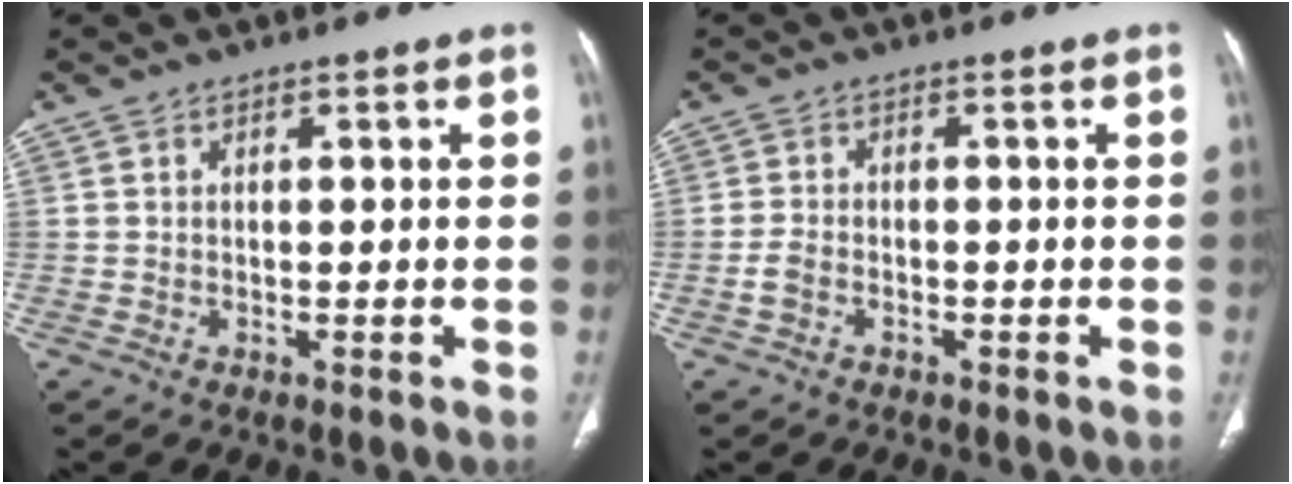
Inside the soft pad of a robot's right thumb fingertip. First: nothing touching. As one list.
[{"total": 2.3, "force": [-1.1, 1.5, 1.4], "torque": [-0.035, 0.008, -0.021]}]